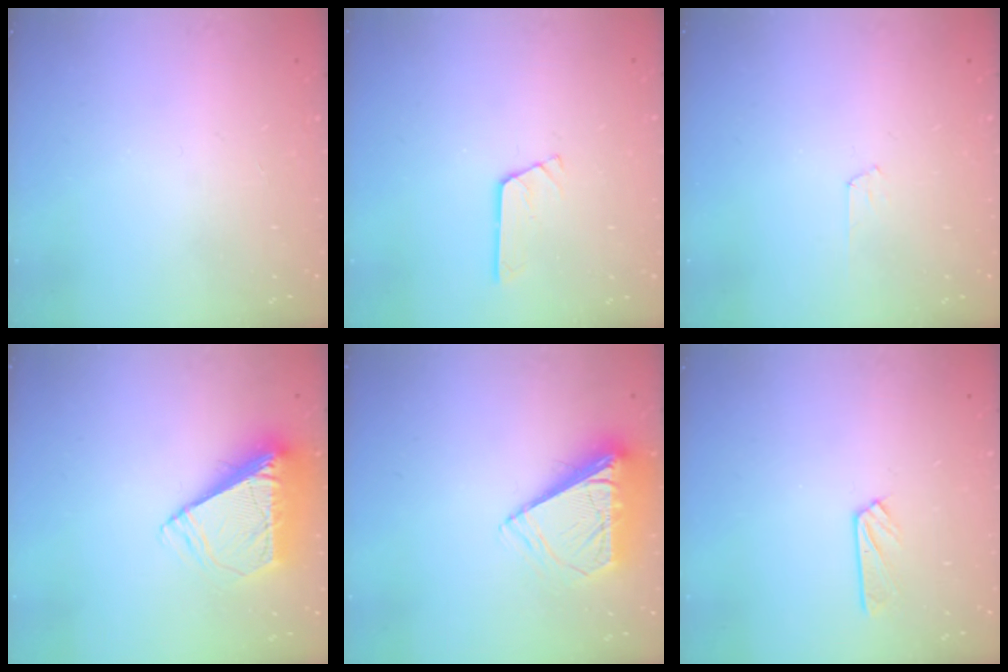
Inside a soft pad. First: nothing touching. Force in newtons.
{"total": 2.9, "press": 2.9, "slide": 0.1}
{"total": 3.5, "press": 3.4, "slide": 0.4}
{"total": 10.4, "press": 10.3, "slide": 1.5}
{"total": 9.1, "press": 9.1, "slide": 1.2}
{"total": 3.0, "press": 3.0, "slide": 0.4}